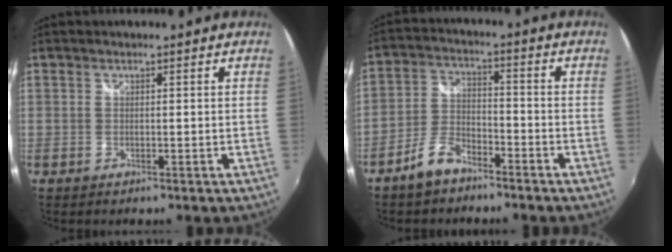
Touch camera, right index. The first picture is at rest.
{"total": 6.8, "force": [-5.1, 2.8, 3.5], "torque": [-0.082, 0.011, -0.098]}